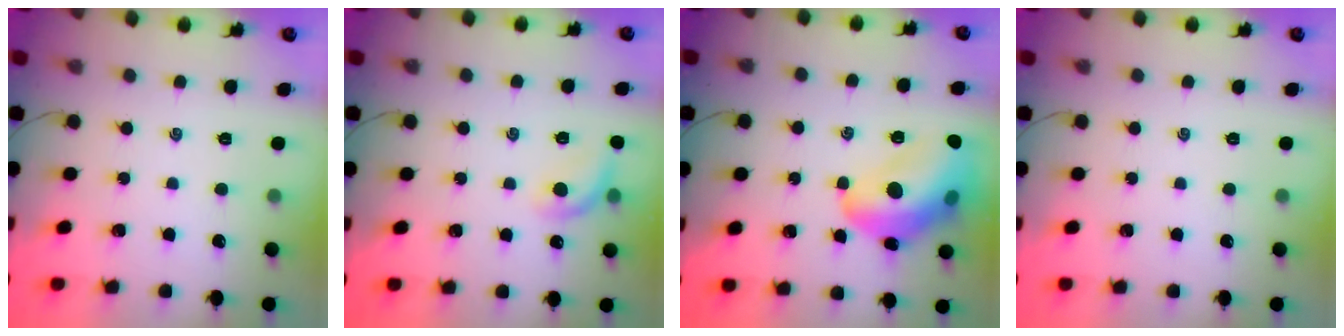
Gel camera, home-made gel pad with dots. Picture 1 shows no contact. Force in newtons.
{"total": 9.5, "press": 9.2, "slide": 2.3}
{"total": 19.1, "press": 18.9, "slide": 2.7}
{"total": 0.0}